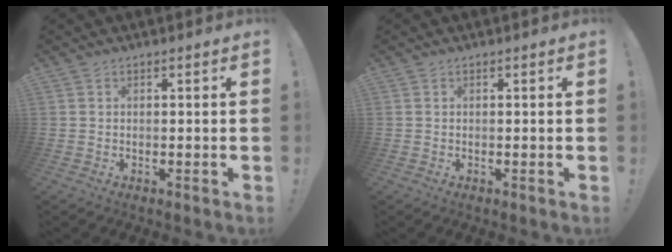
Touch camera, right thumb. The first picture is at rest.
{"total": 0.0}